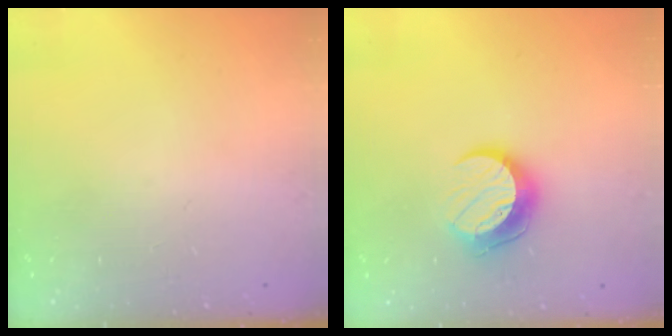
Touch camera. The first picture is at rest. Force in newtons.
{"total": 10.7, "press": 10.7, "slide": 0.8}